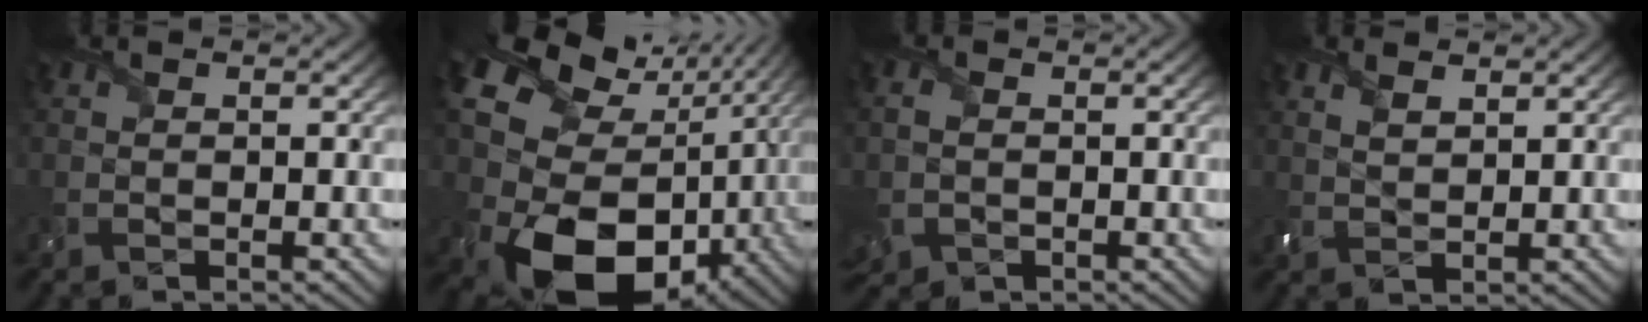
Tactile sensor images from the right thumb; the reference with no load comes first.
{"total": 20.5, "force": [-0.9, 16.2, 12.6], "torque": [-0.251, -0.061, 0.004]}
{"total": 4.0, "force": [-0.7, 3.3, 2.0], "torque": [-0.067, -0.015, -0.007]}
{"total": 2.3, "force": [1.5, 1.0, 1.4], "torque": [-0.041, -0.001, 0.036]}